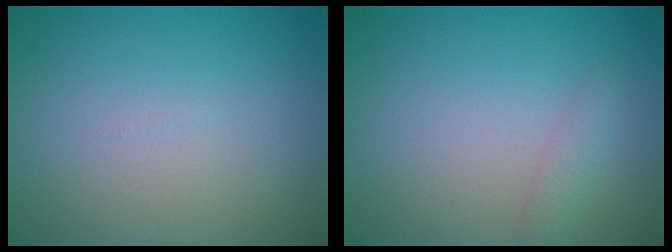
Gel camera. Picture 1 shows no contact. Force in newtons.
{"total": 1.3, "press": 1.3, "slide": 0.0}